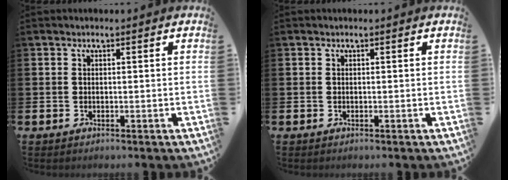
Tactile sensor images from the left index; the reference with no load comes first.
{"total": 0.0}